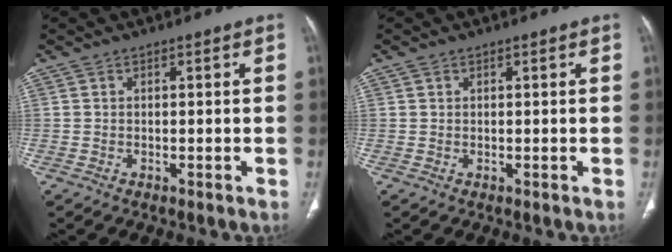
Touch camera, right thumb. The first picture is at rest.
{"total": 0.5, "force": [0.3, 0.4, 0.1], "torque": [-0.001, -0.001, 0.005]}